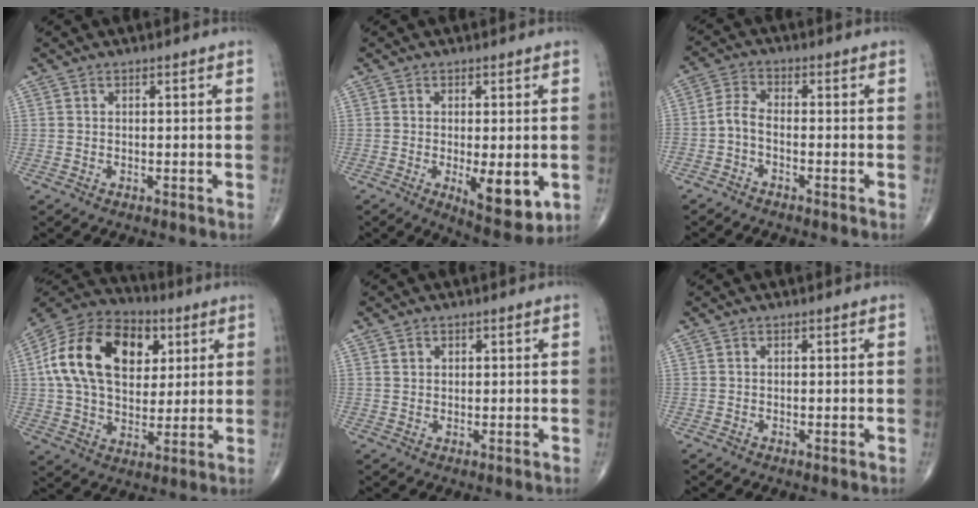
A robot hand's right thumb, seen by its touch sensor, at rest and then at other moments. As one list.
[{"total": 9.1, "force": [-2.0, 3.4, 8.2], "torque": [-0.109, -0.022, -0.023]}, {"total": 3.7, "force": [-1.8, 1.6, 2.8], "torque": [-0.063, 0.019, -0.043]}, {"total": 22.5, "force": [5.6, 14.8, 16.0], "torque": [-0.273, 0.007, 0.090]}, {"total": 1.5, "force": [0.6, 1.3, 0.5], "torque": [0.000, -0.002, 0.009]}, {"total": 0.0}]